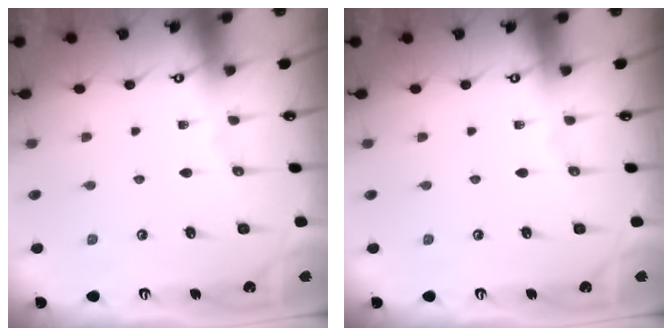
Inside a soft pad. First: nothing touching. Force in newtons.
{"total": 0.0}